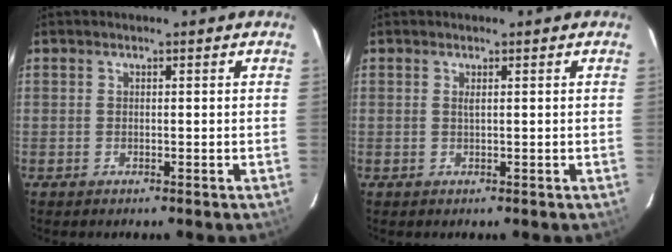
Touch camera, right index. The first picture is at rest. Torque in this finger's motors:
{"motor_torque": [-0.07, 0.05, -0.05, 0.02]}